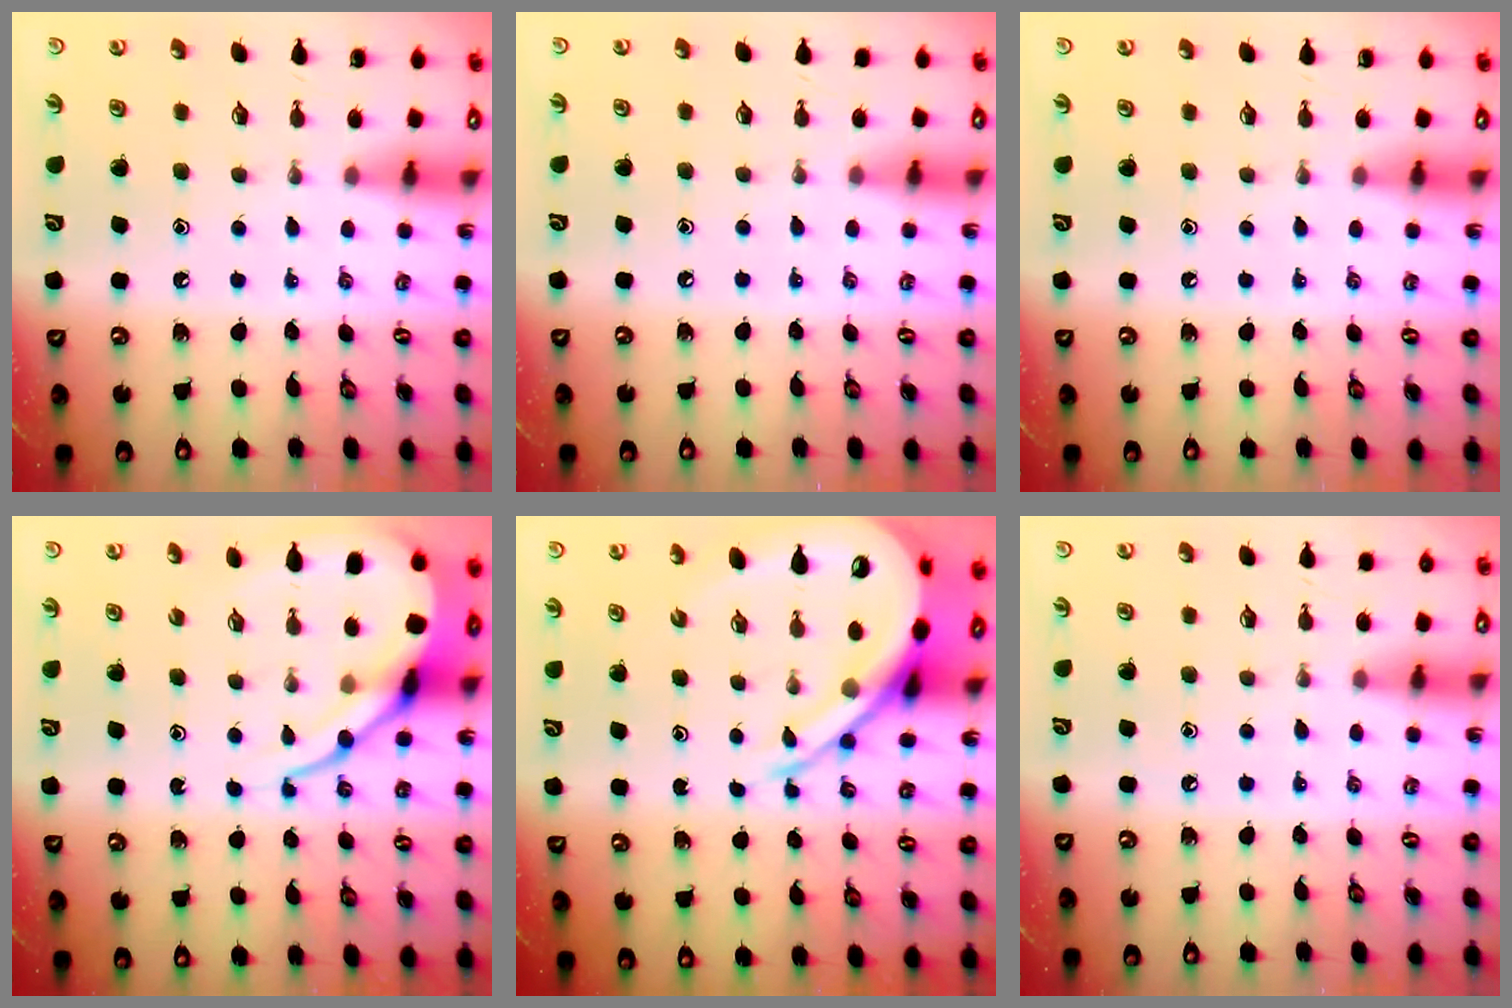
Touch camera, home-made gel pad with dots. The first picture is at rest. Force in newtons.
{"total": 0.0}
{"total": 0.0}
{"total": 12.2, "press": 12.2, "slide": 1.3}
{"total": 13.6, "press": 13.5, "slide": 1.5}
{"total": 4.7, "press": 4.7, "slide": 0.5}